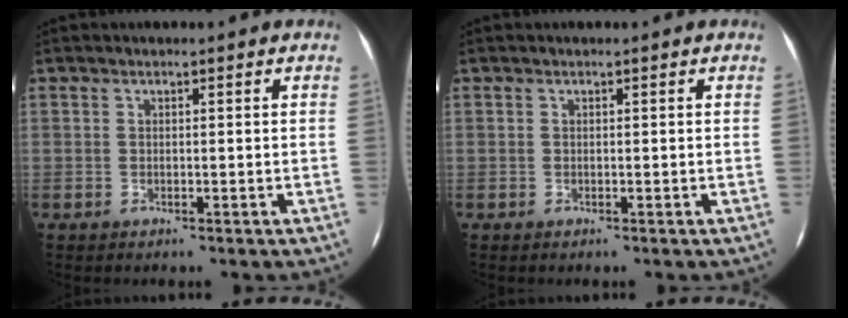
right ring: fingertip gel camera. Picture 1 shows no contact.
{"total": 0.0}